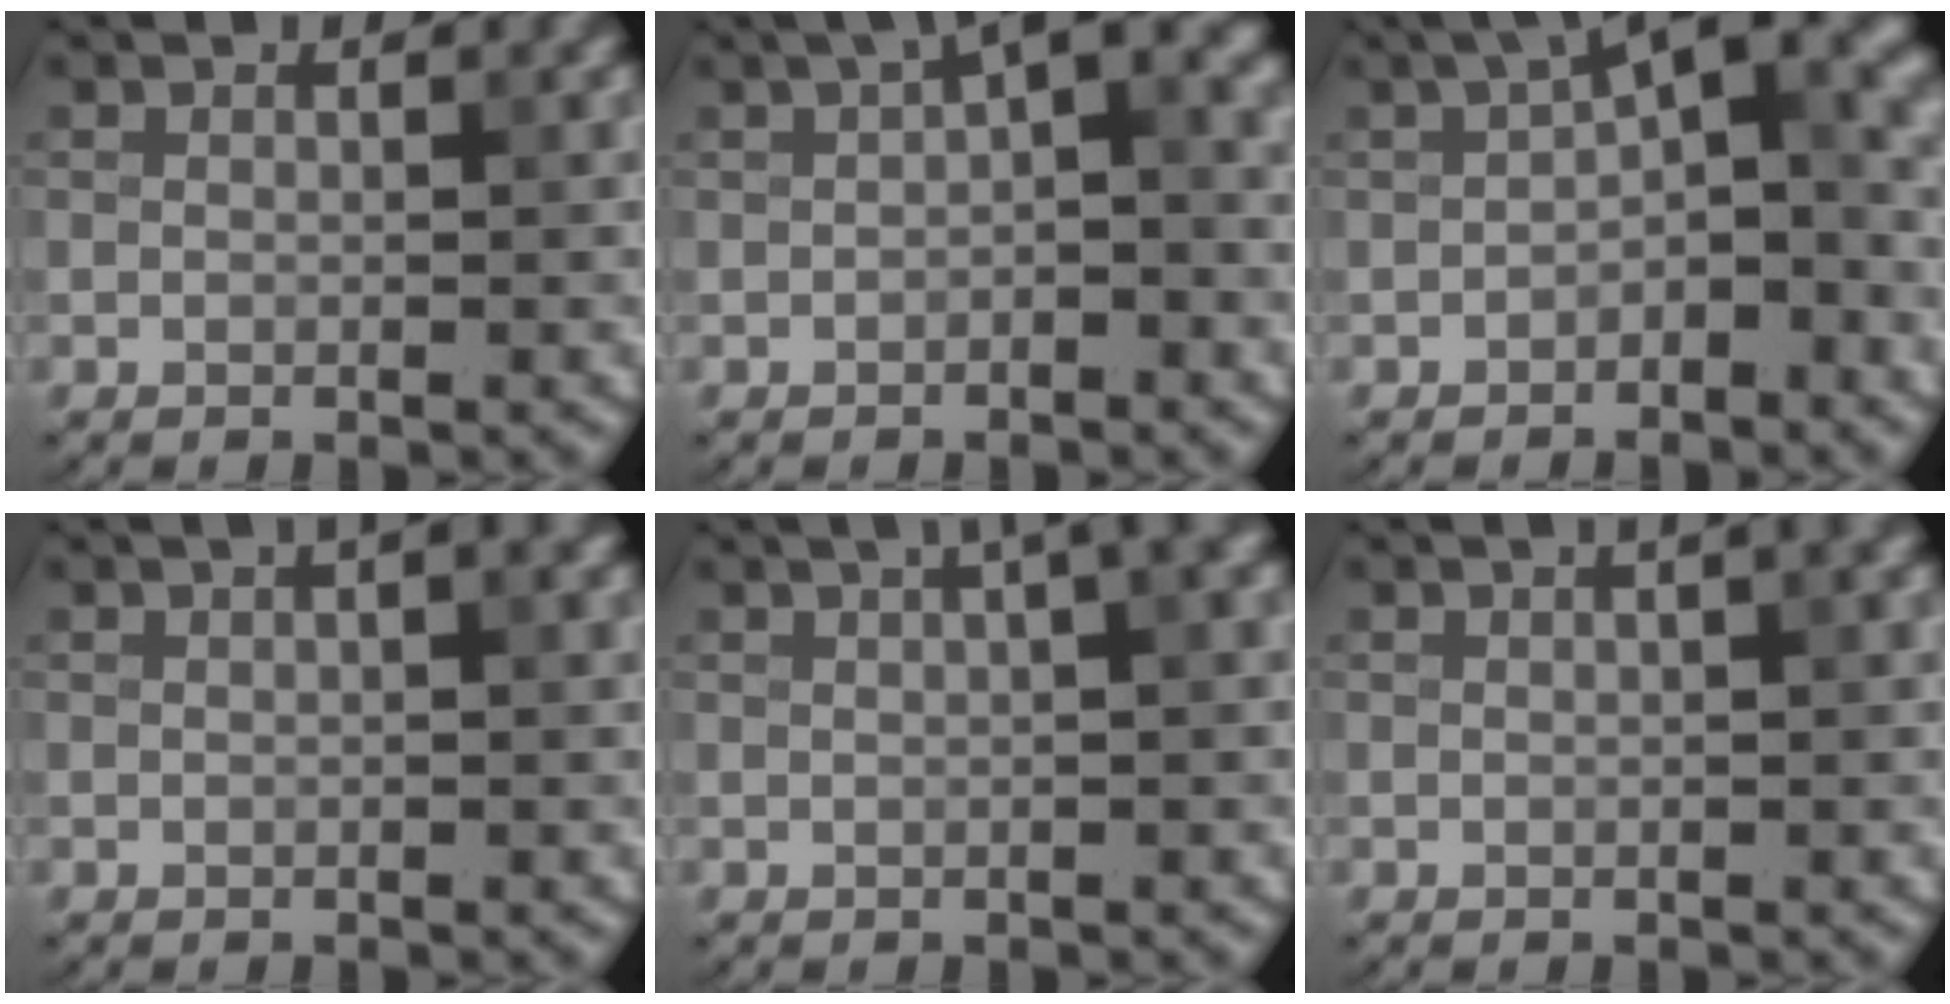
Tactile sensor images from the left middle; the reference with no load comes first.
{"total": 4.8, "force": [1.0, 2.0, 4.3], "torque": [-0.044, 0.017, 0.004]}
{"total": 6.8, "force": [-0.4, 3.3, 5.9], "torque": [-0.070, 0.024, -0.021]}
{"total": 2.4, "force": [1.0, 0.5, 2.1], "torque": [-0.028, 0.009, 0.010]}
{"total": 4.9, "force": [2.4, 1.4, 4.1], "torque": [-0.043, 0.022, 0.025]}
{"total": 2.5, "force": [0.9, 0.8, 2.2], "torque": [-0.022, 0.009, 0.008]}